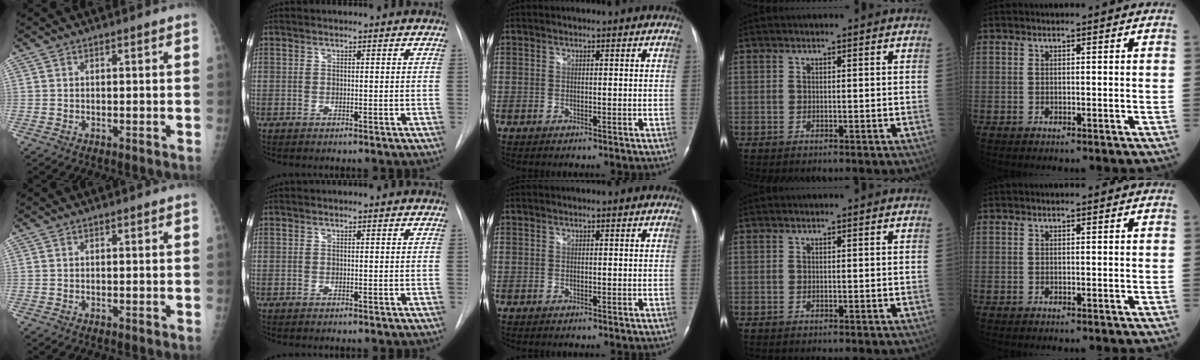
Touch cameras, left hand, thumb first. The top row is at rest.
{}